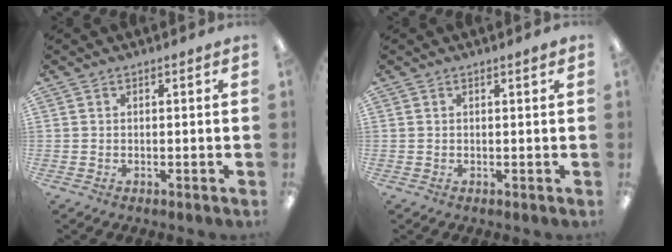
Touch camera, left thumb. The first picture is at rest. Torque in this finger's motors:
{"motor_torque": [0.24, -0.03, 0.25, 0.25, 0.04]}